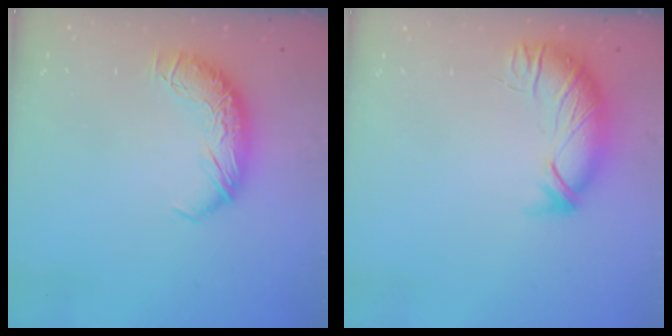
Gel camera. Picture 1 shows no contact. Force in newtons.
{"total": 3.8, "press": 3.0, "slide": 2.4}